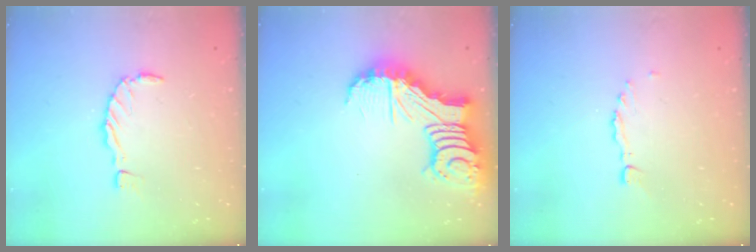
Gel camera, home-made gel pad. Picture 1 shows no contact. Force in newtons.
{"total": 13.4, "press": 13.3, "slide": 1.6}
{"total": 0.0}